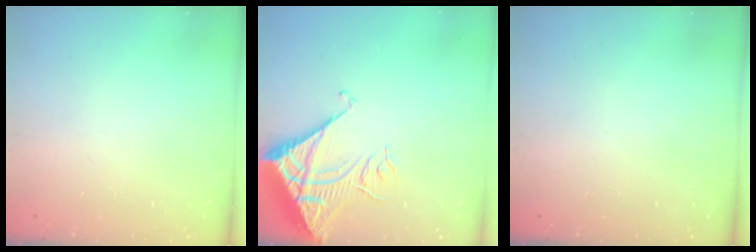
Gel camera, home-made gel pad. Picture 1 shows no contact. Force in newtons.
{"total": 11.6, "press": 11.5, "slide": 1.4}
{"total": 0.0}